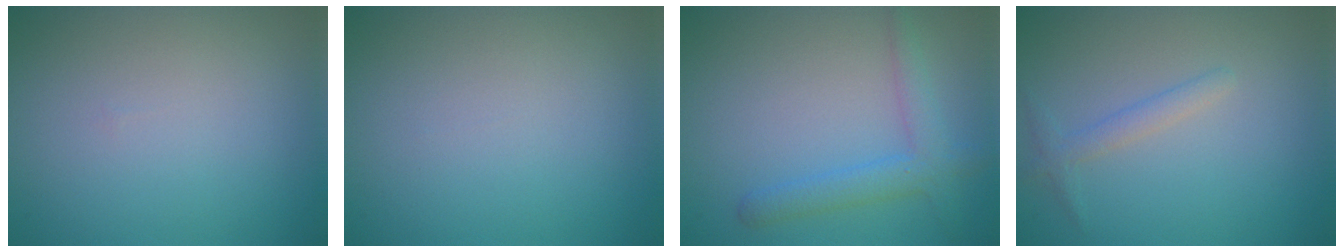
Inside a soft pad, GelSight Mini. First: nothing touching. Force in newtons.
{"total": 0.0}
{"total": 2.9, "press": 2.9, "slide": 0.2}
{"total": 1.4, "press": 1.4, "slide": 0.1}